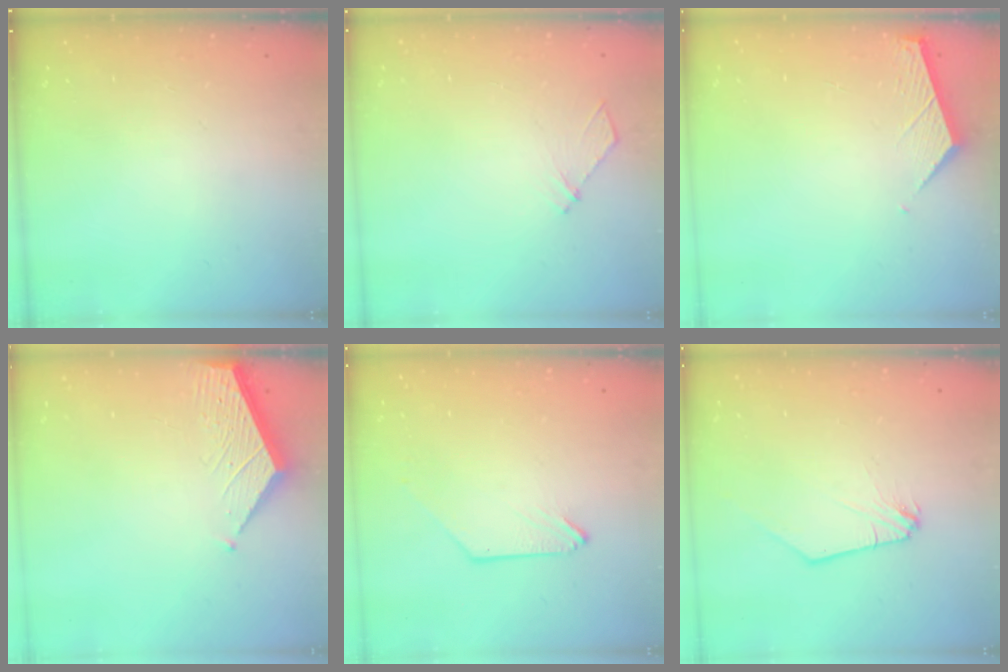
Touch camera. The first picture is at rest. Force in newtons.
{"total": 3.9, "press": 3.9, "slide": 0.5}
{"total": 2.8, "press": 2.8, "slide": 0.3}
{"total": 3.3, "press": 3.3, "slide": 0.4}
{"total": 0.0}
{"total": 0.0}